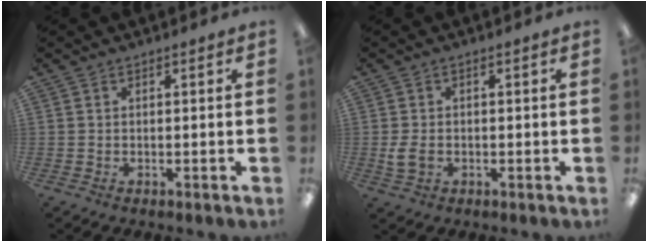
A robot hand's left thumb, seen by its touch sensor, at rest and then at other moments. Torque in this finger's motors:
{"motor_torque": [0.26, 0.72, 0.28, -0.40, 0.00]}